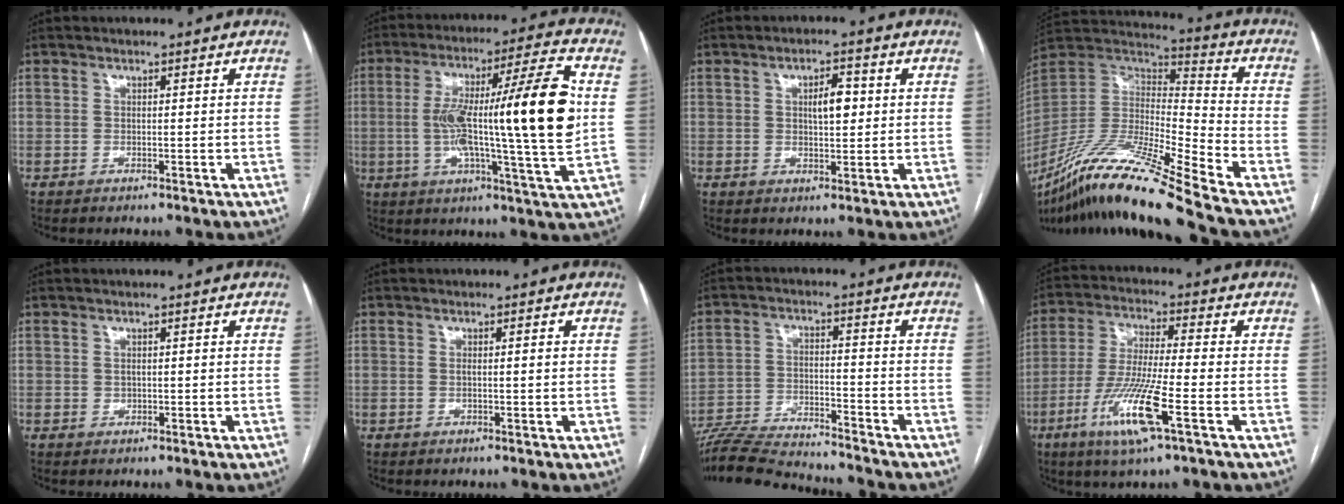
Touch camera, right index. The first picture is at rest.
{"total": 21.8, "force": [1.0, 0.3, 21.8], "torque": [-0.325, 0.016, 0.005]}
{"total": 4.2, "force": [0.8, 1.5, 3.8], "torque": [-0.063, 0.006, 0.015]}
{"total": 21.8, "force": [-16.5, -0.1, 14.2], "torque": [-0.302, -0.026, -0.310]}
{"total": 0.6, "force": [0.0, 0.5, 0.3], "torque": [-0.004, 0.001, 0.001]}
{"total": 1.4, "force": [-0.1, 0.0, 1.4], "torque": [-0.025, 0.002, 0.000]}
{"total": 15.2, "force": [-14.3, 1.4, 4.9], "torque": [-0.089, -0.006, -0.228]}
{"total": 12.1, "force": [-5.2, 0.4, 10.8], "torque": [-0.223, -0.020, -0.101]}